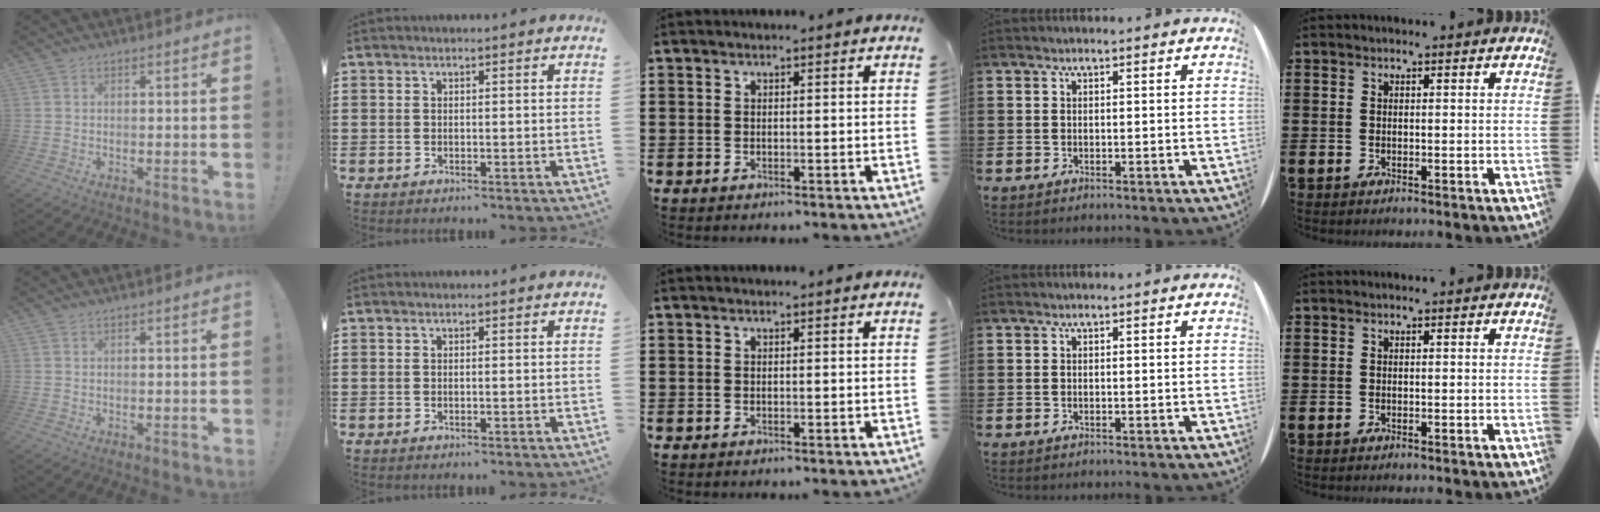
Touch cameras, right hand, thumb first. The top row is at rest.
{}